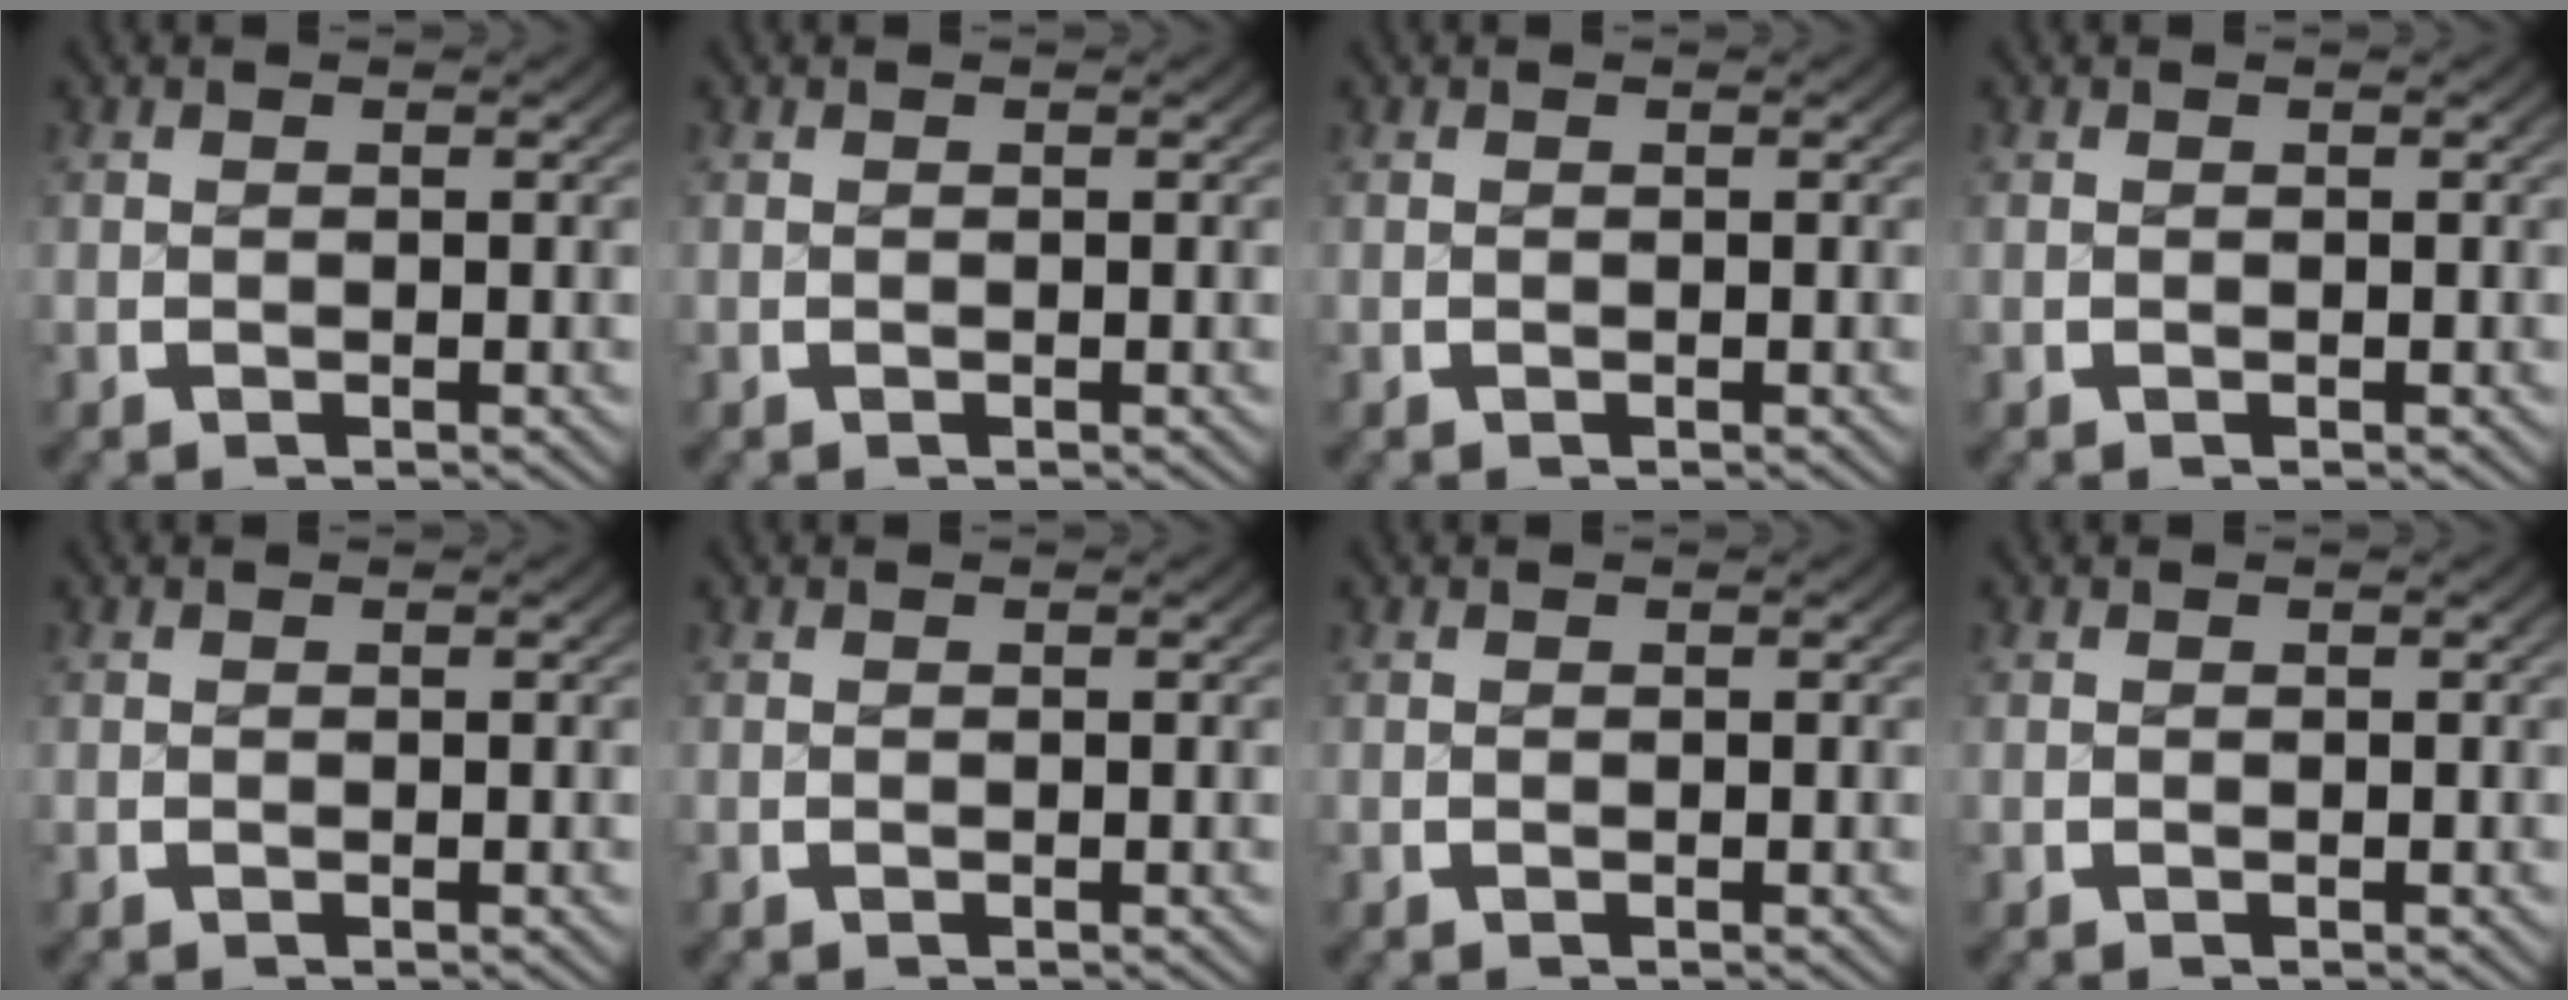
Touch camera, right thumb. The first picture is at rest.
{"total": 0.0}
{"total": 0.0}
{"total": 0.0}
{"total": 0.0}
{"total": 0.0}
{"total": 0.0}
{"total": 0.0}